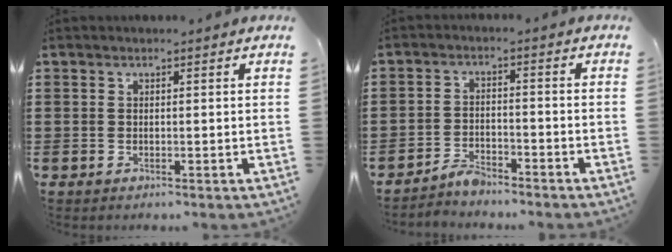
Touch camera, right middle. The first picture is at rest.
{"total": 3.2, "force": [-3.0, 0.5, 0.6], "torque": [-0.016, 0.007, -0.064]}